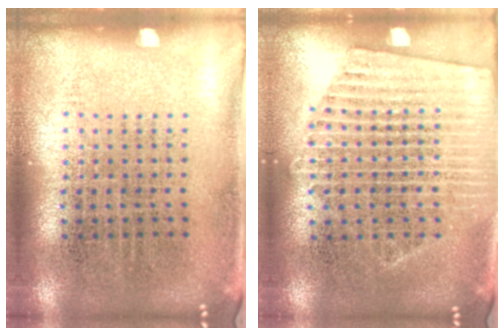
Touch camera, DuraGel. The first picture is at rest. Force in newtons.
{"total": 1.7, "press": 1.6, "slide": 0.4}